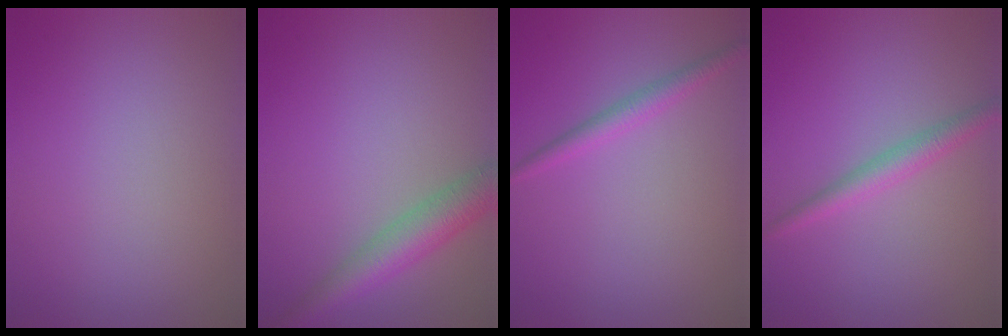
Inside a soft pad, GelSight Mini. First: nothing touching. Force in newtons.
{"total": 4.4, "press": 4.4, "slide": 0.1}
{"total": 1.8, "press": 1.8, "slide": 0.0}
{"total": 2.3, "press": 2.3, "slide": 0.0}